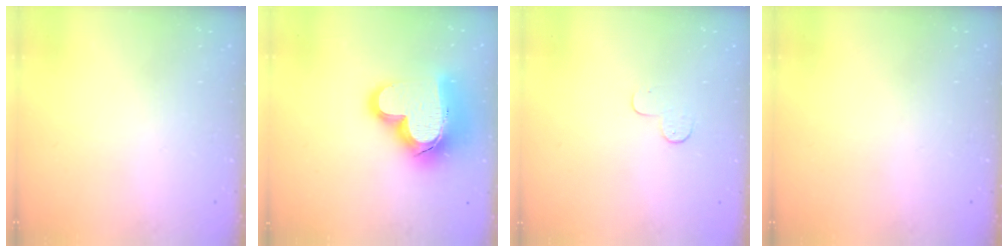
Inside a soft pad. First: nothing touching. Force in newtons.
{"total": 20.9, "press": 20.8, "slide": 1.9}
{"total": 5.0, "press": 4.9, "slide": 0.5}
{"total": 0.0}